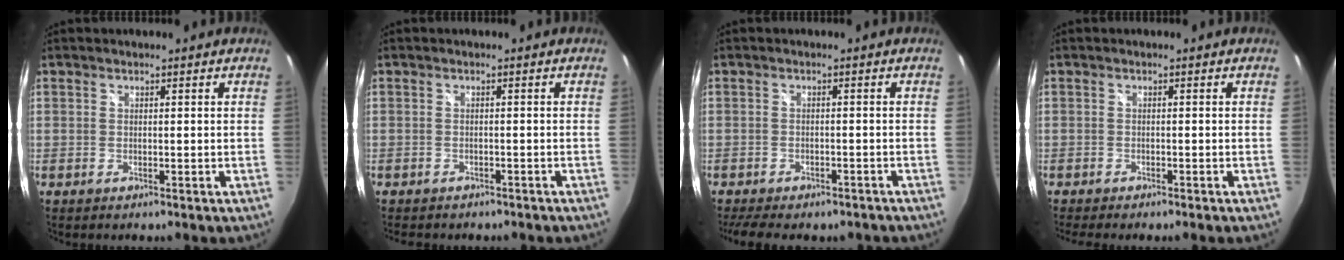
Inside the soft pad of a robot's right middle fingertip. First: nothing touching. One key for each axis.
{"total": 3.9, "fx": -3.3, "fy": 1.4, "fz": 1.3, "tx": -0.028, "ty": -0.012, "tz": -0.042}
{"total": 9.3, "fx": -7.6, "fy": 3.2, "fz": 4.3, "tx": -0.094, "ty": -0.020, "tz": -0.103}
{"total": 3.0, "fx": -2.6, "fy": 0.0, "fz": 1.3, "tx": -0.028, "ty": -0.014, "tz": -0.042}